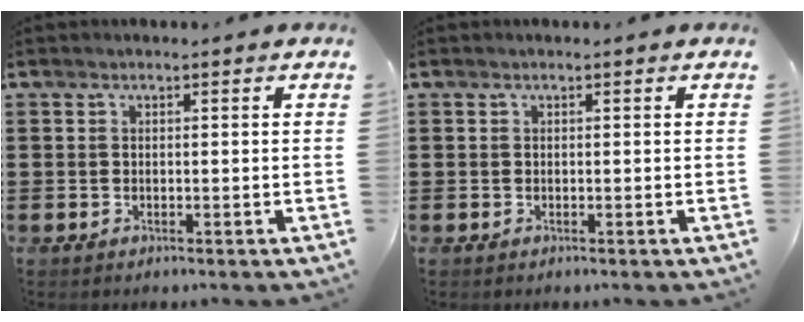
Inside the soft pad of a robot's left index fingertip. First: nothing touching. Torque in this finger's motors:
{"motor_torque": [0.00, 0.00, 0.00, 0.01]}